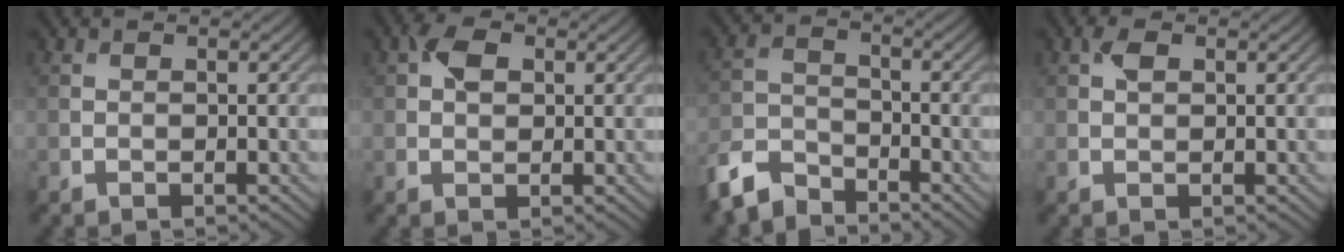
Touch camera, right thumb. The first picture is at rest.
{"total": 3.0, "force": [0.9, 2.1, 1.9], "torque": [-0.038, 0.006, 0.012]}
{"total": 6.7, "force": [-5.7, 2.7, 2.4], "torque": [-0.055, -0.010, -0.130]}
{"total": 1.6, "force": [0.6, 0.9, 1.2], "torque": [-0.025, 0.003, 0.011]}